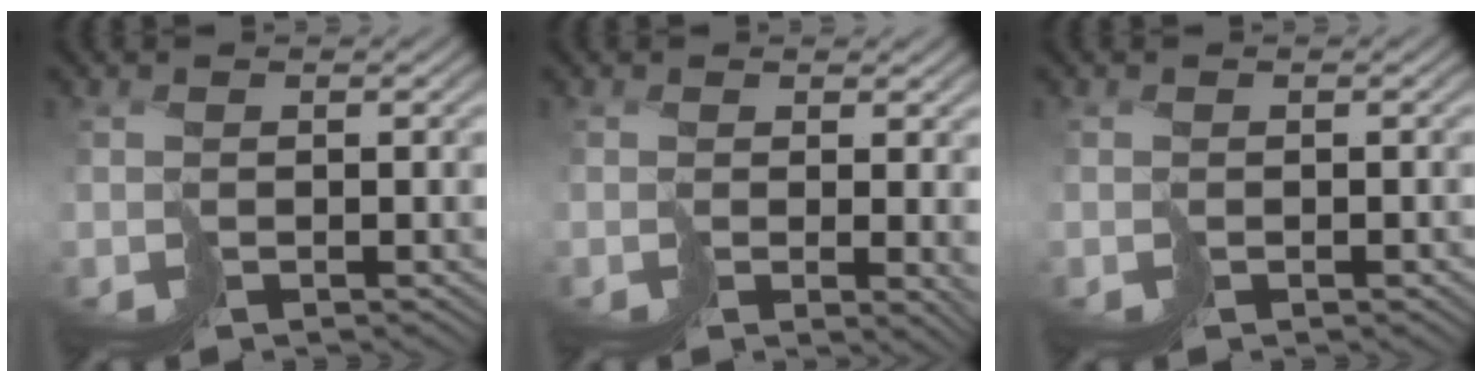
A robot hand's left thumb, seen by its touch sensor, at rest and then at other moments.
{"total": 3.4, "force": [0.7, 1.3, 3.0], "torque": [-0.049, -0.010, 0.020]}
{"total": 0.7, "force": [-0.4, 0.5, 0.3], "torque": [0.002, 0.000, -0.007]}